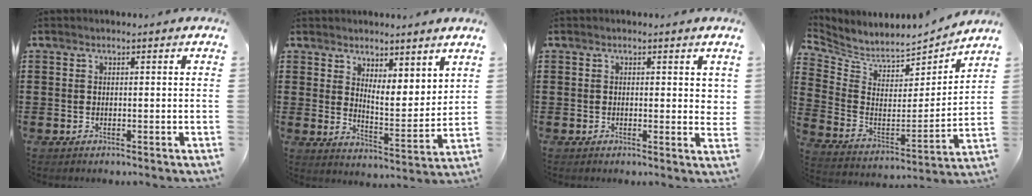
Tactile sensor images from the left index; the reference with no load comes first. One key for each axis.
{"total": 4.8, "fx": 4.3, "fy": 1.8, "fz": 1.0, "tx": -0.024, "ty": -0.029, "tz": 0.073}
{"total": 1.4, "fx": 0.4, "fy": 0.6, "fz": 1.1, "tx": -0.016, "ty": 0.002, "tz": 0.005}
{"total": 5.4, "fx": 5.2, "fy": 1.5, "fz": 0.3, "tx": -0.045, "ty": -0.051, "tz": 0.087}